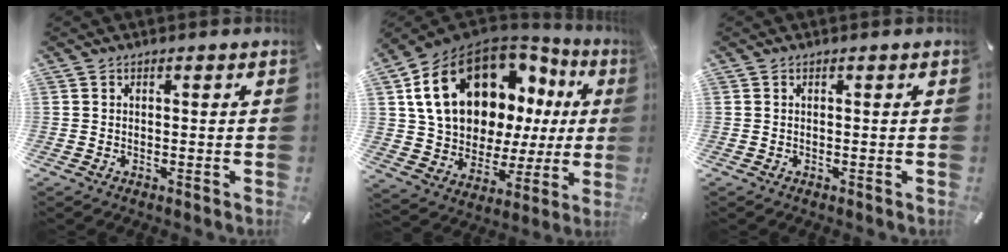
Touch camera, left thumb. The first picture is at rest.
{"total": 21.0, "force": [8.1, 14.5, 12.9], "torque": [-0.216, -0.043, 0.160]}
{"total": 0.0}